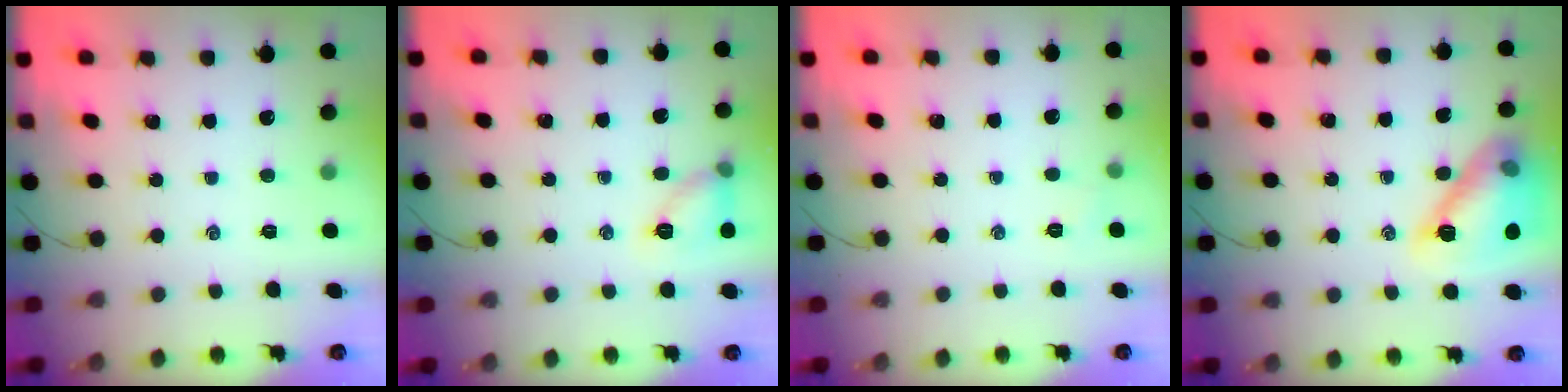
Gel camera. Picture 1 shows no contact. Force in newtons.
{"total": 8.6, "press": 8.5, "slide": 0.2}
{"total": 3.6, "press": 3.5, "slide": 1.1}
{"total": 14.2, "press": 14.2, "slide": 0.7}